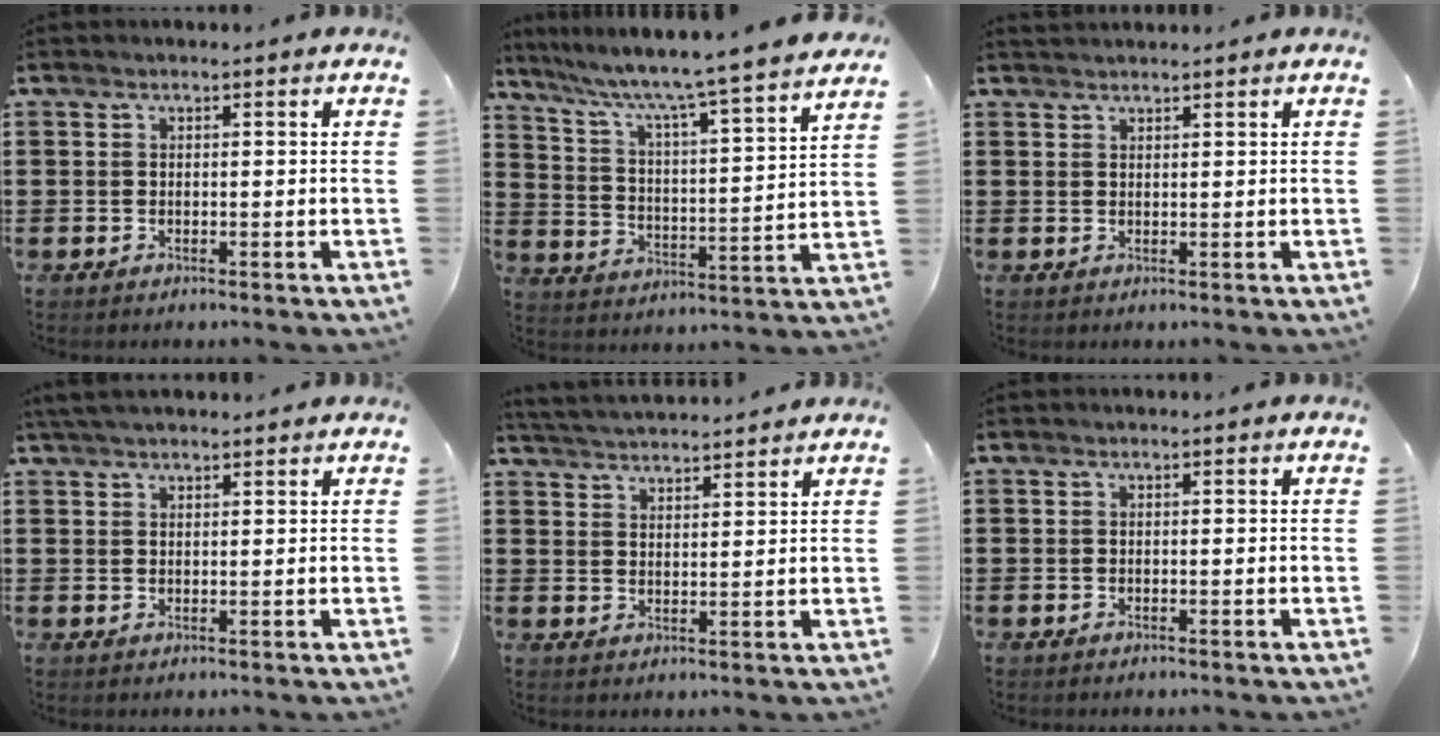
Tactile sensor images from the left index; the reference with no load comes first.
{"total": 5.9, "force": [5.0, -0.9, 2.9], "torque": [-0.081, -0.054, 0.071]}
{"total": 1.1, "force": [1.1, 0.0, 0.1], "torque": [-0.003, -0.001, 0.021]}
{"total": 2.7, "force": [2.4, 0.4, 1.1], "torque": [-0.028, 0.003, 0.047]}
{"total": 3.3, "force": [3.3, -0.2, -0.1], "torque": [-0.012, -0.016, 0.058]}
{"total": 0.0}